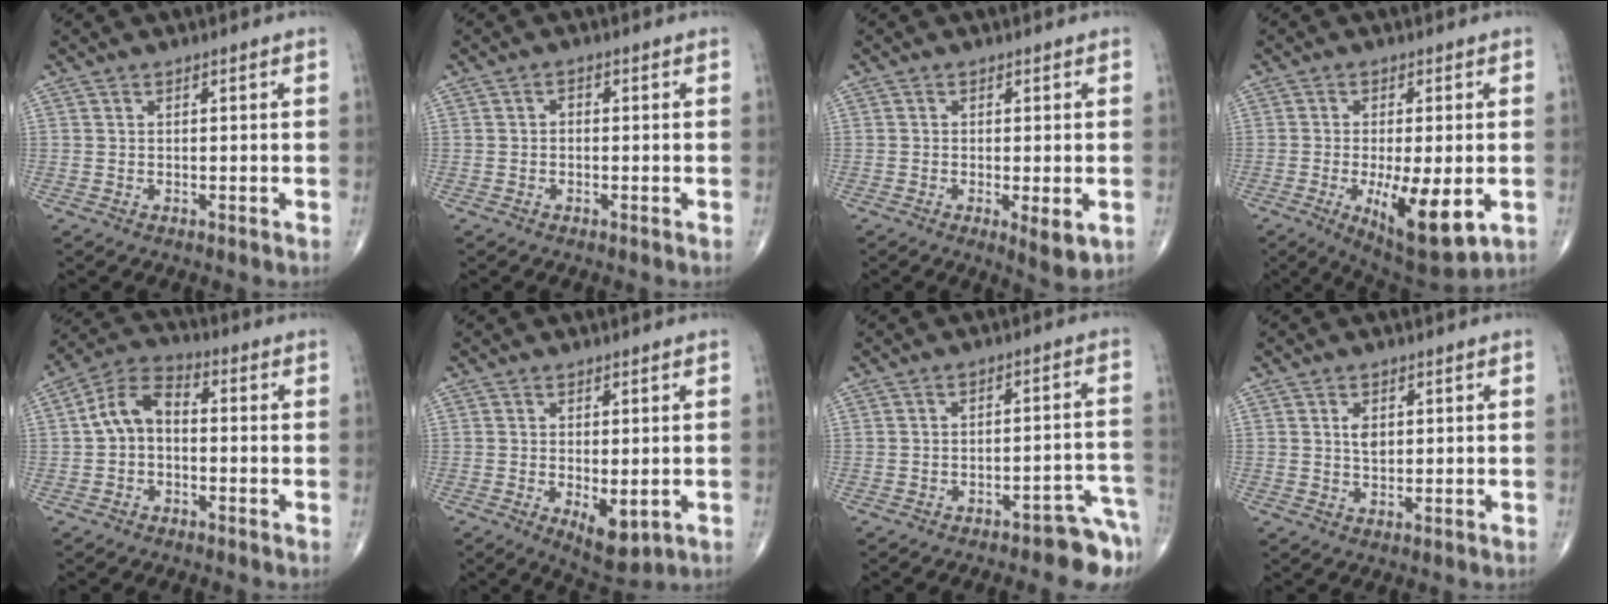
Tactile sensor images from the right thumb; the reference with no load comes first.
{"total": 1.1, "force": [-0.2, 0.8, 0.7], "torque": [-0.005, 0.003, -0.008]}
{"total": 4.9, "force": [-1.3, 1.4, 4.5], "torque": [-0.071, -0.014, -0.021]}
{"total": 13.4, "force": [-3.6, 4.4, 12.2], "torque": [-0.193, -0.020, -0.043]}
{"total": 7.8, "force": [-0.4, 5.1, 5.9], "torque": [-0.102, 0.030, -0.024]}
{"total": 6.3, "force": [-1.5, 2.9, 5.4], "torque": [-0.078, -0.016, -0.013]}
{"total": 9.6, "force": [-7.5, 2.9, 5.2], "torque": [-0.035, 0.079, -0.097]}
{"total": 2.6, "force": [0.7, 1.6, 1.9], "torque": [-0.027, -0.004, 0.013]}